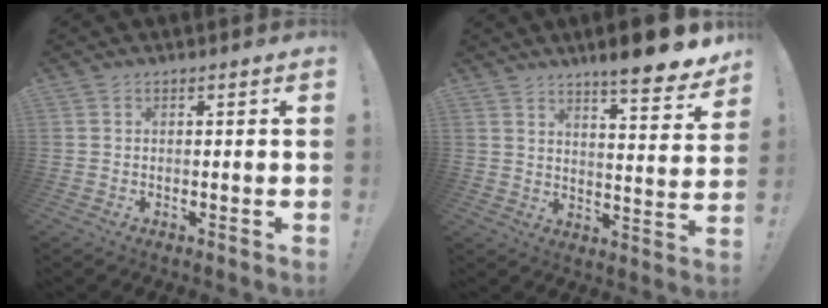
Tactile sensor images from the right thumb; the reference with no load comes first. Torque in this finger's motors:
{"motor_torque": [-0.41, 1.83, 1.27, 0.78, 0.06]}